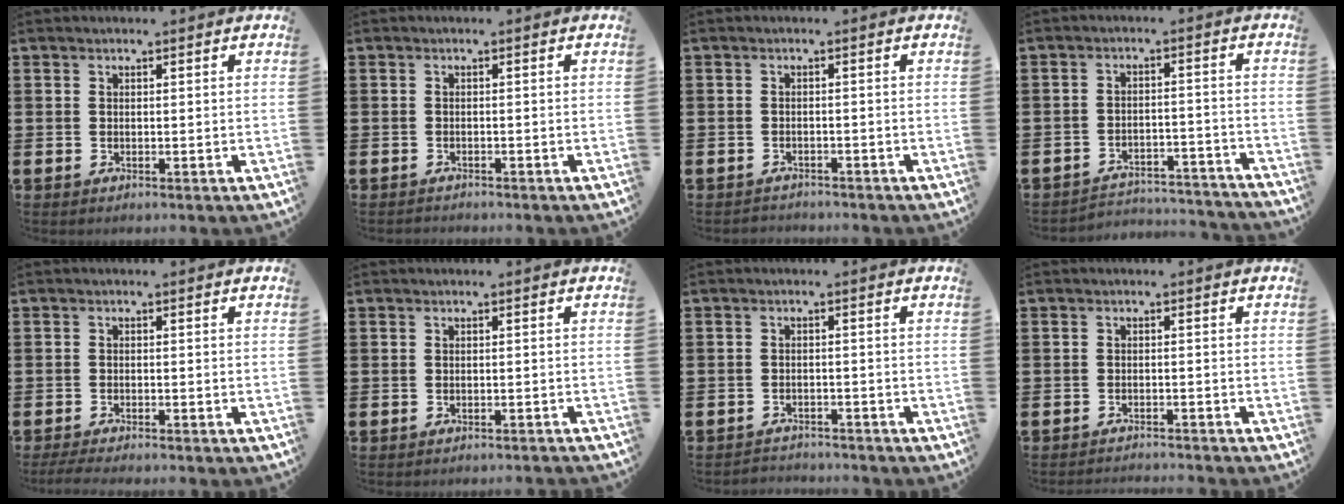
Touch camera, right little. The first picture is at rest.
{"total": 0.6, "force": [-0.6, 0.0, -0.1], "torque": [0.000, -0.002, -0.012]}
{"total": 1.1, "force": [-1.1, 0.1, -0.1], "torque": [-0.001, 0.002, -0.023]}
{"total": 3.7, "force": [-3.6, 0.5, 0.2], "torque": [-0.008, 0.006, -0.078]}
{"total": 1.5, "force": [-1.3, 0.0, 0.8], "torque": [-0.013, 0.001, -0.025]}
{"total": 0.7, "force": [-0.6, -0.1, 0.1], "torque": [0.000, -0.001, -0.014]}
{"total": 1.8, "force": [-1.8, 0.1, -0.3], "torque": [-0.001, 0.004, -0.041]}
{"total": 1.3, "force": [-1.3, -0.2, -0.1], "torque": [0.000, 0.003, -0.028]}